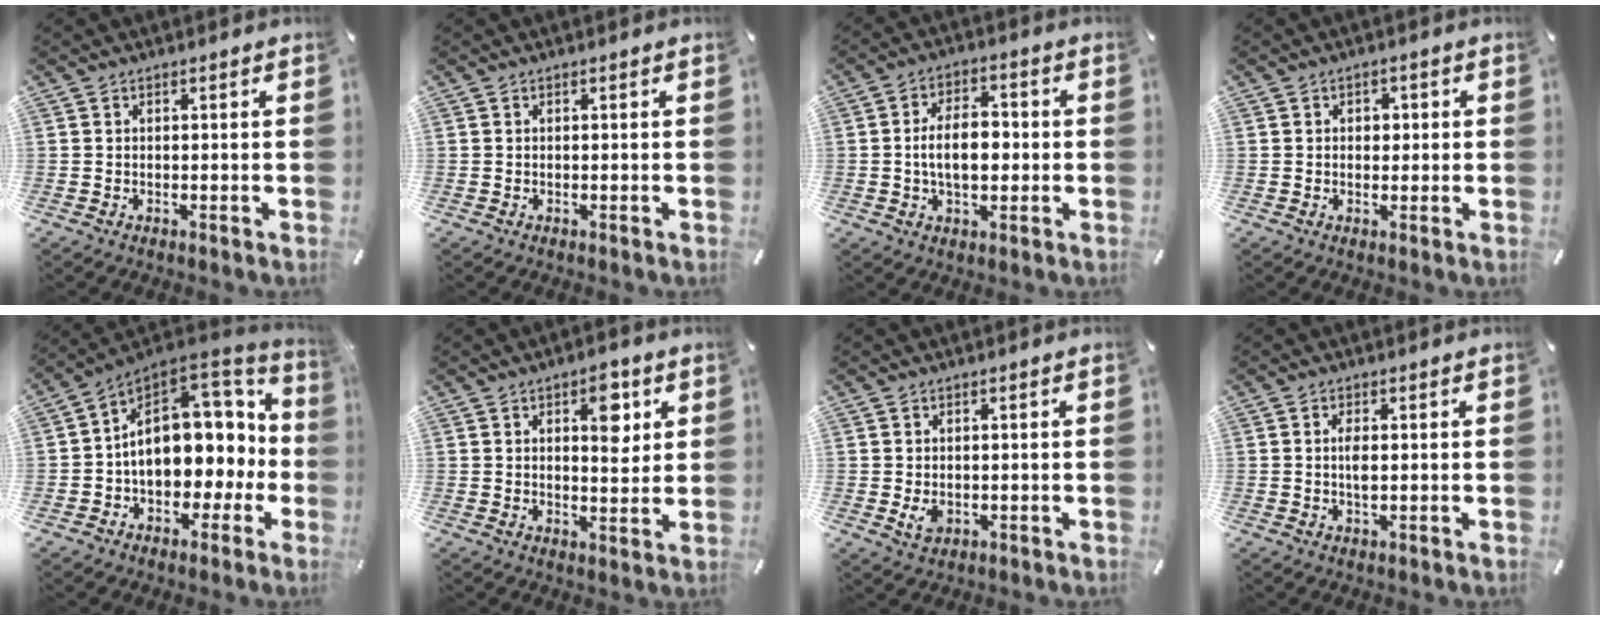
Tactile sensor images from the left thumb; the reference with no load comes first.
{"total": 0.0}
{"total": 9.1, "force": [-0.7, 5.7, 7.1], "torque": [-0.116, 0.004, -0.018]}
{"total": 2.3, "force": [-0.2, 1.8, 1.4], "torque": [-0.012, 0.002, -0.011]}
{"total": 17.8, "force": [2.4, 12.6, 12.4], "torque": [-0.187, -0.019, 0.049]}
{"total": 7.1, "force": [2.6, 4.2, 5.1], "torque": [-0.050, -0.011, 0.036]}
{"total": 2.6, "force": [-0.4, 1.9, 1.7], "torque": [-0.036, 0.002, -0.007]}
{"total": 2.7, "force": [0.1, 1.0, 2.5], "torque": [-0.058, -0.001, -0.002]}